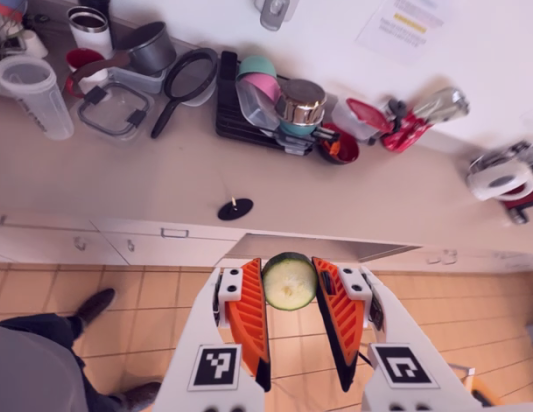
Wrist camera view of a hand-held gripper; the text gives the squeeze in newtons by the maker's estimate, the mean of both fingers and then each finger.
{"total": 9.7, "left": 9.9, "right": 9.5}